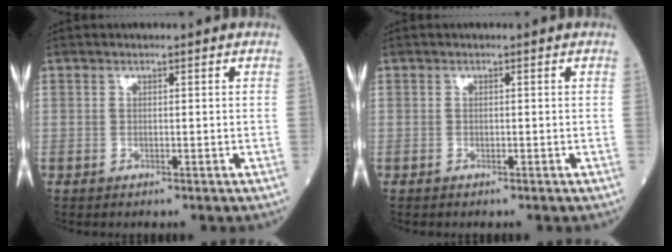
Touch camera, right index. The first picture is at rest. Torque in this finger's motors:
{"motor_torque": [-0.18, 0.01, -0.04, -0.01]}